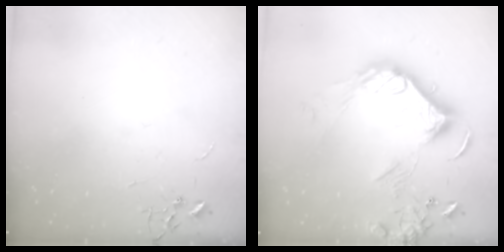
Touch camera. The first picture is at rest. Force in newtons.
{"total": 18.6, "press": 18.5, "slide": 1.9}